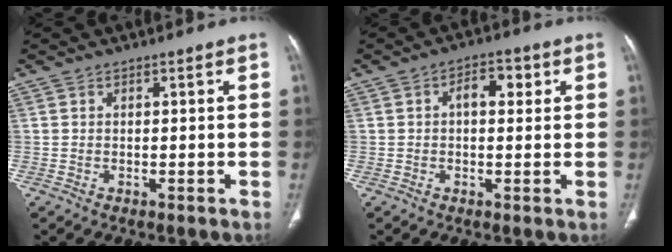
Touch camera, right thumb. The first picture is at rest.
{"total": 5.0, "force": [1.2, 3.0, 3.8], "torque": [-0.038, 0.009, 0.012]}